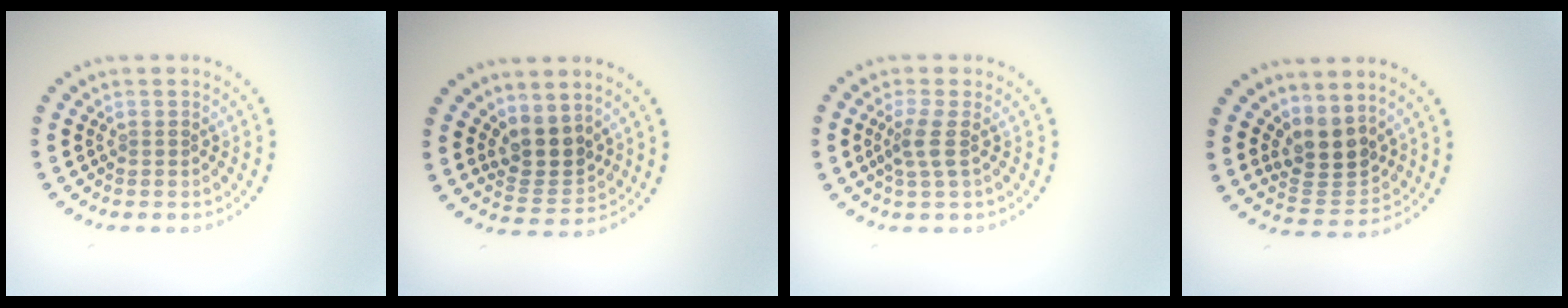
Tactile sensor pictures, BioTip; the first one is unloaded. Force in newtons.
{"total": 3.4, "press": 2.8, "slide": 1.9}
{"total": 2.0, "press": 1.6, "slide": 1.3}
{"total": 4.0, "press": 3.4, "slide": 2.1}